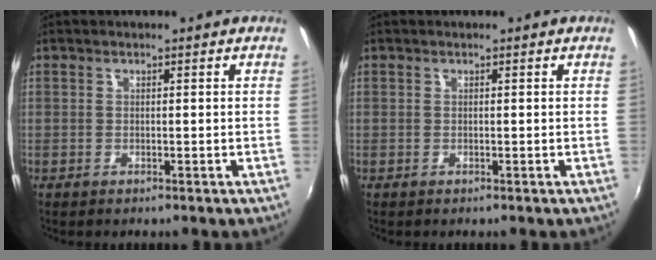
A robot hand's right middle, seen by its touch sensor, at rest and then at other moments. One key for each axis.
{"total": 0.0}